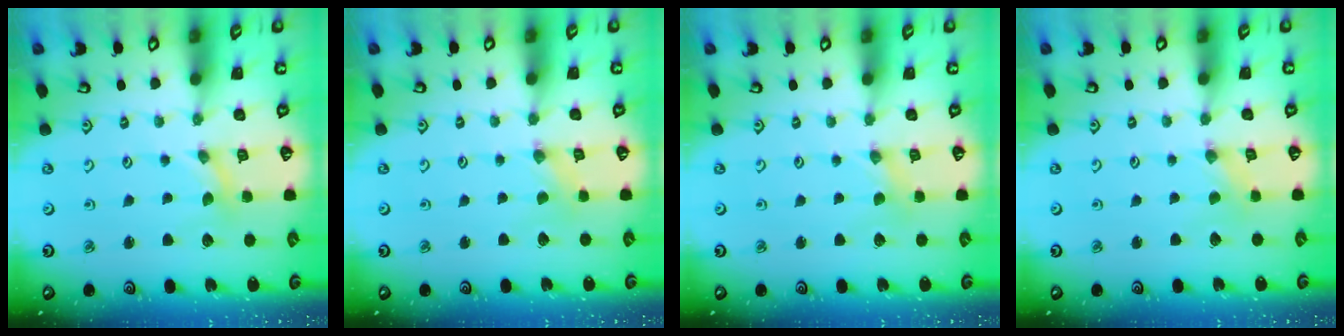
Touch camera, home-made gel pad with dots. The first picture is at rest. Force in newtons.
{"total": 0.0}
{"total": 0.0}
{"total": 0.0}